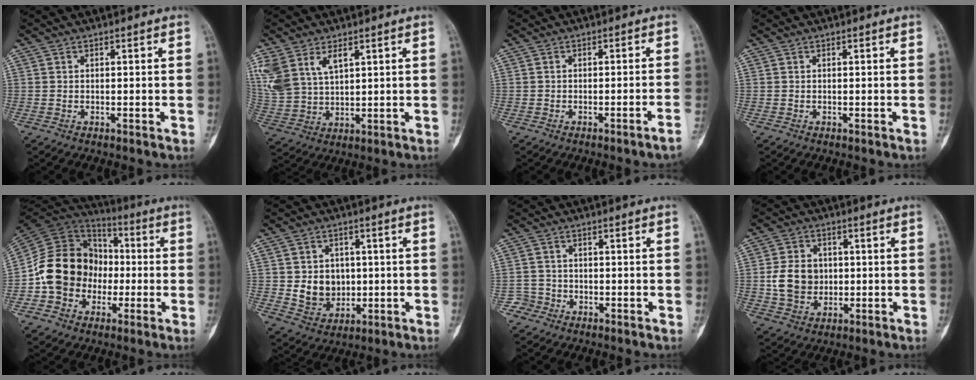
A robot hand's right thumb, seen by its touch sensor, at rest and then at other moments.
{"total": 12.4, "force": [6.1, 7.6, 7.8], "torque": [-0.174, -0.009, 0.136]}
{"total": 2.6, "force": [-1.8, -0.6, 1.8], "torque": [-0.039, 0.015, -0.021]}
{"total": 0.0}
{"total": 17.1, "force": [-2.8, 14.6, 8.5], "torque": [-0.120, 0.047, -0.053]}
{"total": 8.1, "force": [0.1, 7.0, 4.1], "torque": [-0.029, 0.000, 0.015]}
{"total": 2.3, "force": [-1.3, 1.8, -0.5], "torque": [0.020, 0.009, -0.031]}
{"total": 9.6, "force": [-0.1, 7.9, 5.4], "torque": [-0.076, 0.004, 0.001]}